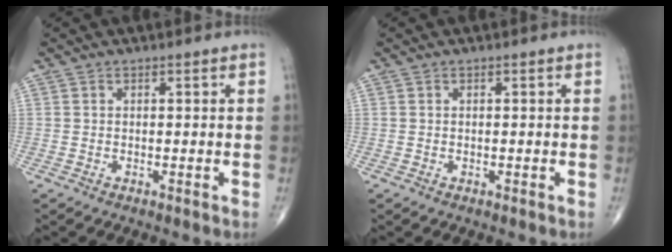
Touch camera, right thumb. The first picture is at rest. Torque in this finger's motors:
{"motor_torque": [0.11, -0.02, -0.25, -0.11, 0.06]}